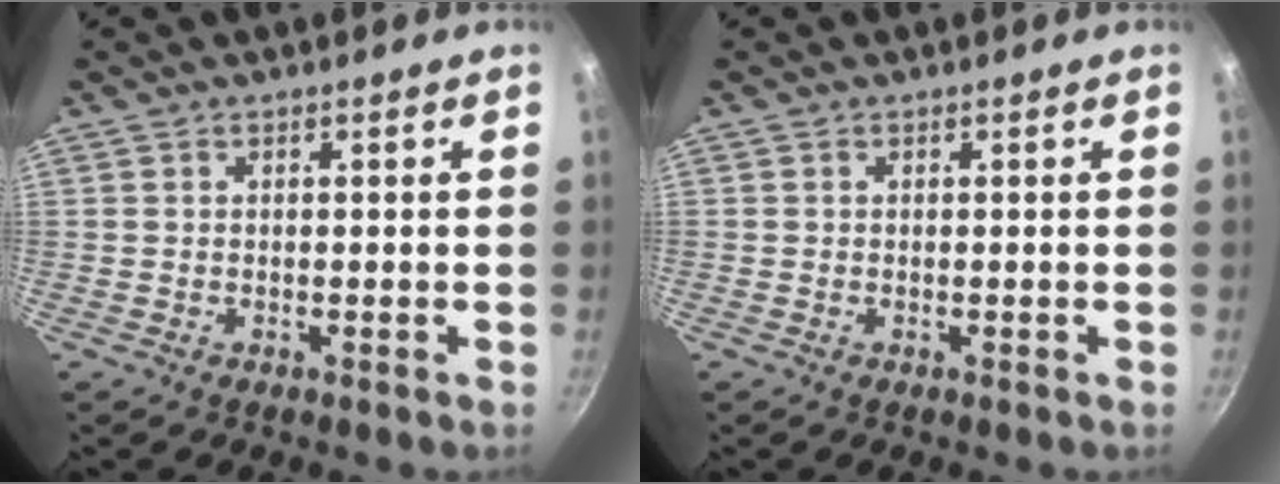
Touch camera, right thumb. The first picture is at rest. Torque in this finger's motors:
{"motor_torque": [-0.29, 0.46, -0.18, 0.11, 0.04]}